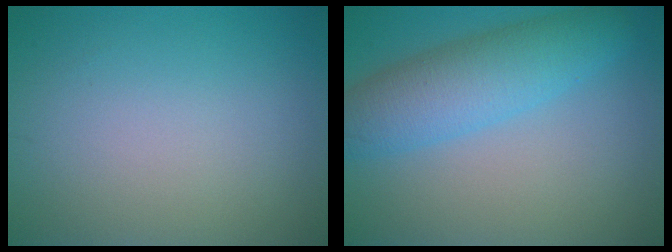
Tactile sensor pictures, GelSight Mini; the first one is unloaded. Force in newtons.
{"total": 6.0, "press": 6.0, "slide": 0.1}